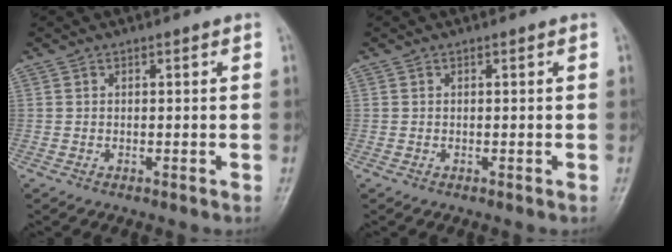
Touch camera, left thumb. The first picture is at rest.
{"total": 0.0}